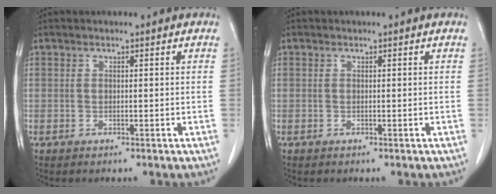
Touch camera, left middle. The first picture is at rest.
{"total": 0.0}